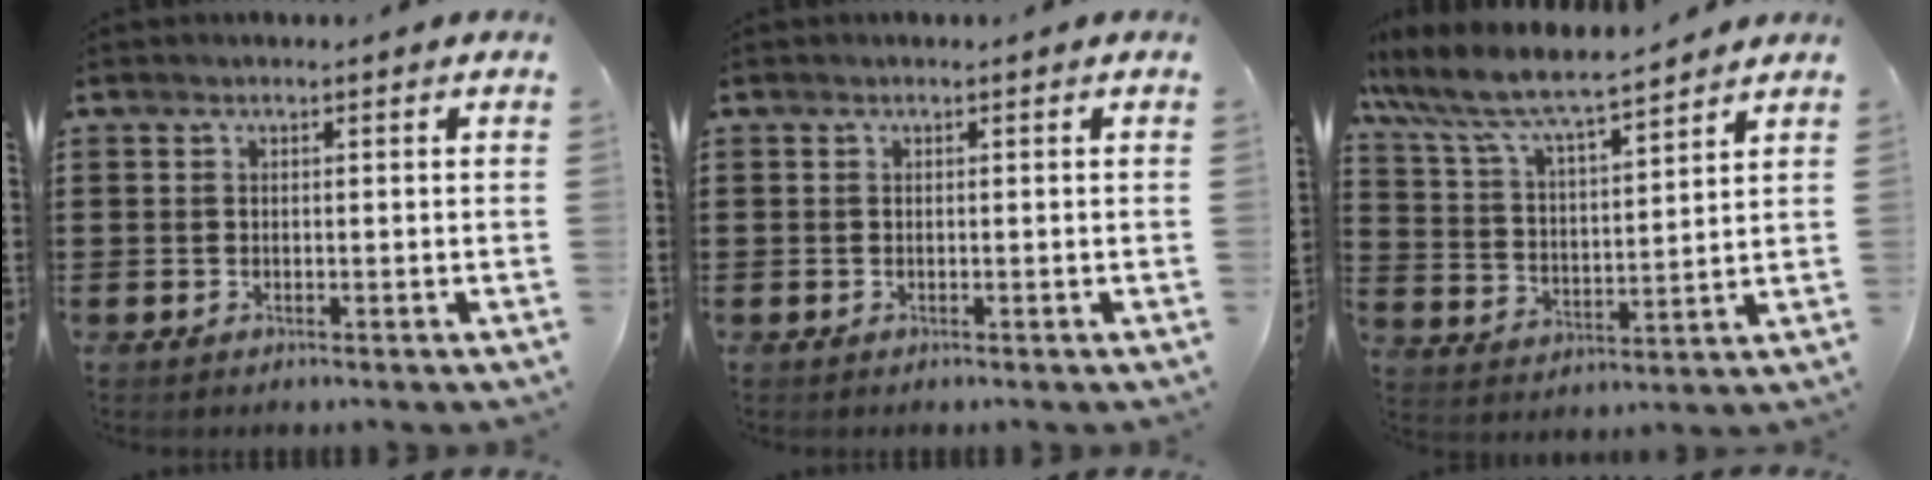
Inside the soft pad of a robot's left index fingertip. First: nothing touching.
{"total": 0.0}
{"total": 7.5, "force": [6.7, 1.1, 3.1], "torque": [-0.091, -0.038, 0.113]}